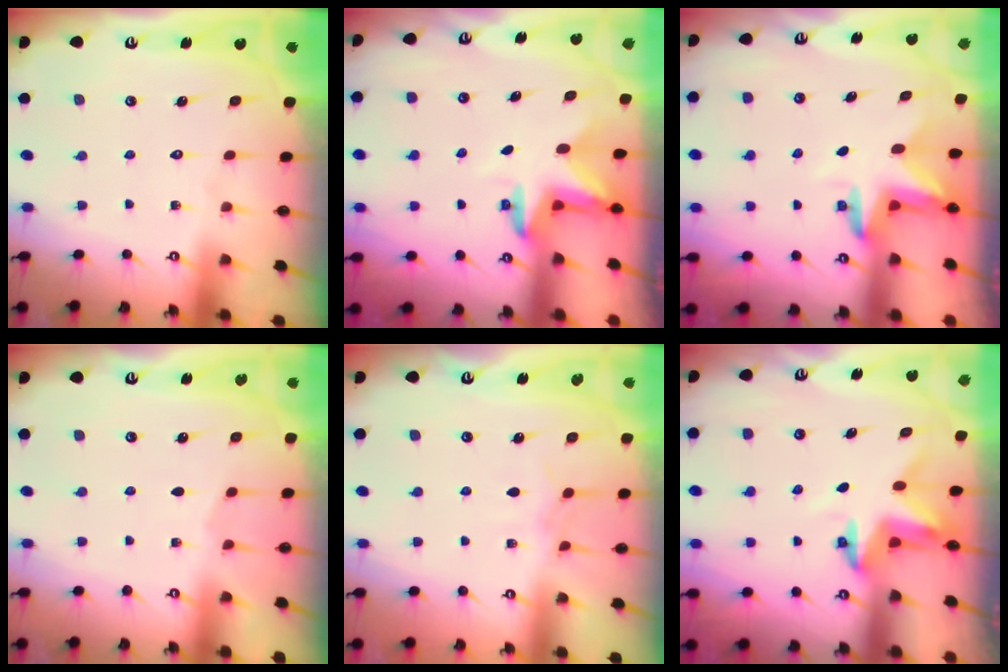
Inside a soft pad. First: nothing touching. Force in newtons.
{"total": 3.1, "press": 3.1, "slide": 0.1}
{"total": 3.5, "press": 3.5, "slide": 0.2}
{"total": 1.6, "press": 1.6, "slide": 0.4}
{"total": 3.6, "press": 3.5, "slide": 0.6}
{"total": 3.5, "press": 3.5, "slide": 0.3}